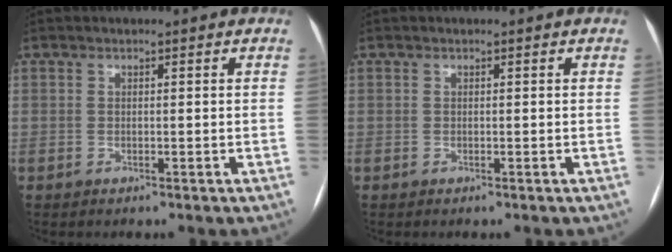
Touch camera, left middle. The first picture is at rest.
{"total": 0.0}